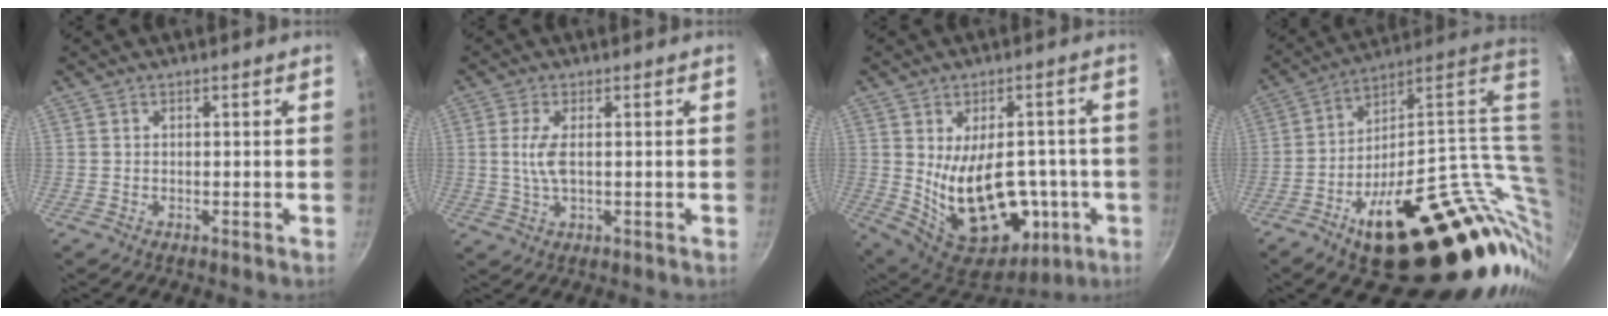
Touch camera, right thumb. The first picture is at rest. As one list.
[{"total": 4.7, "force": [0.3, 1.8, 4.3], "torque": [-0.097, 0.000, 0.007]}, {"total": 21.6, "force": [-2.7, 13.3, 16.8], "torque": [-0.223, -0.010, -0.008]}, {"total": 32.4, "force": [3.3, 15.3, 28.4], "torque": [-0.343, -0.019, 0.080]}]